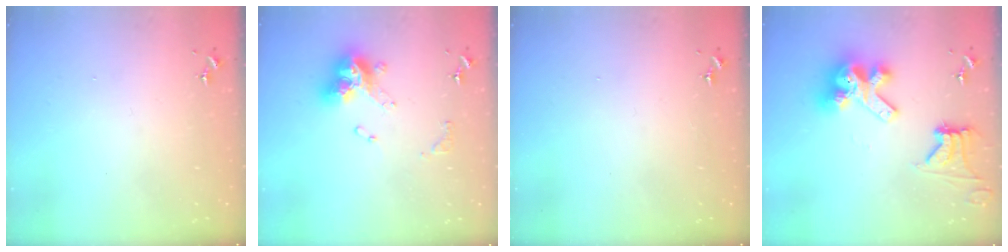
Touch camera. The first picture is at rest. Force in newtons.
{"total": 14.5, "press": 14.4, "slide": 1.6}
{"total": 0.0}
{"total": 14.0, "press": 14.0, "slide": 1.2}